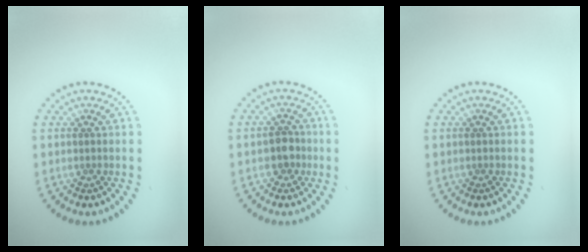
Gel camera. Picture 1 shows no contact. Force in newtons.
{"total": 1.9, "press": 1.8, "slide": 0.7}
{"total": 0.0}